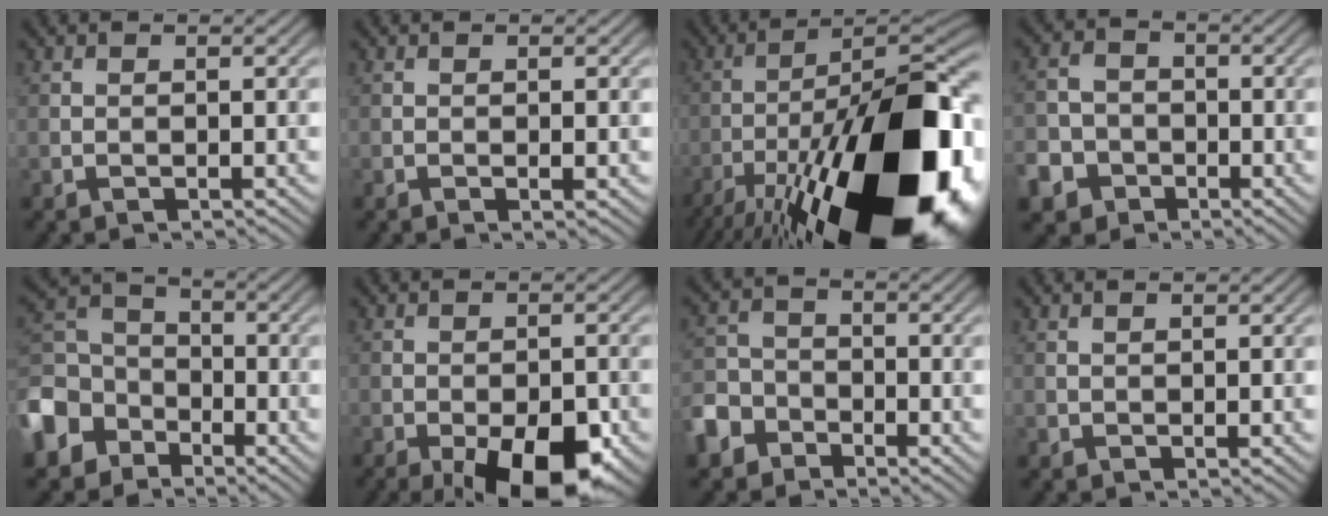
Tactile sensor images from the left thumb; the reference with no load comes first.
{"total": 1.0, "force": [-0.2, 0.1, 0.9], "torque": [-0.017, -0.001, -0.005]}
{"total": 23.5, "force": [-12.3, 8.1, 18.3], "torque": [-0.298, -0.024, -0.183]}
{"total": 6.7, "force": [-3.4, 5.6, 1.5], "torque": [-0.041, -0.019, -0.081]}
{"total": 10.5, "force": [-5.0, 8.1, 4.5], "torque": [-0.141, -0.018, -0.116]}
{"total": 11.6, "force": [-6.2, 4.5, 8.7], "torque": [-0.121, -0.005, -0.089]}
{"total": 6.3, "force": [-3.7, 4.5, 2.3], "torque": [-0.054, -0.009, -0.082]}
{"total": 0.7, "force": [0.7, 0.2, 0.0], "torque": [-0.002, 0.001, 0.014]}